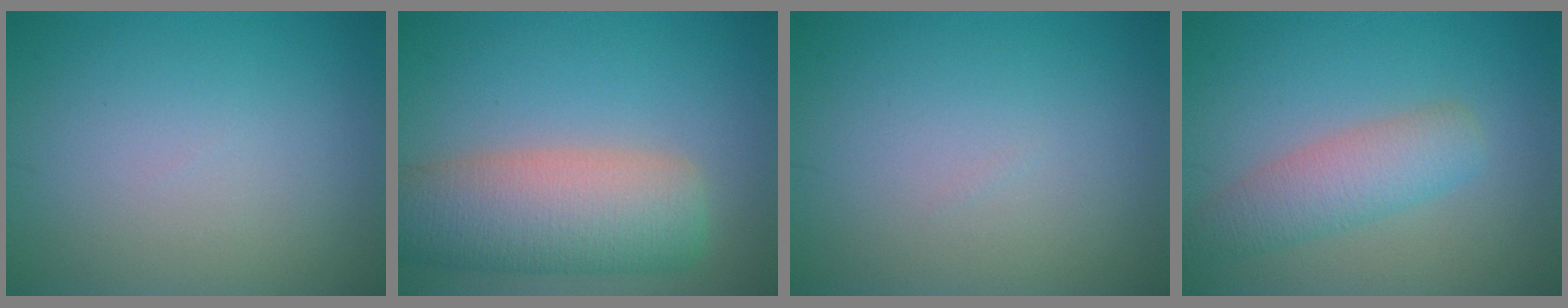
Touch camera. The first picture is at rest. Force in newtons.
{"total": 8.6, "press": 8.6, "slide": 0.8}
{"total": 0.0}
{"total": 3.9, "press": 3.9, "slide": 0.2}